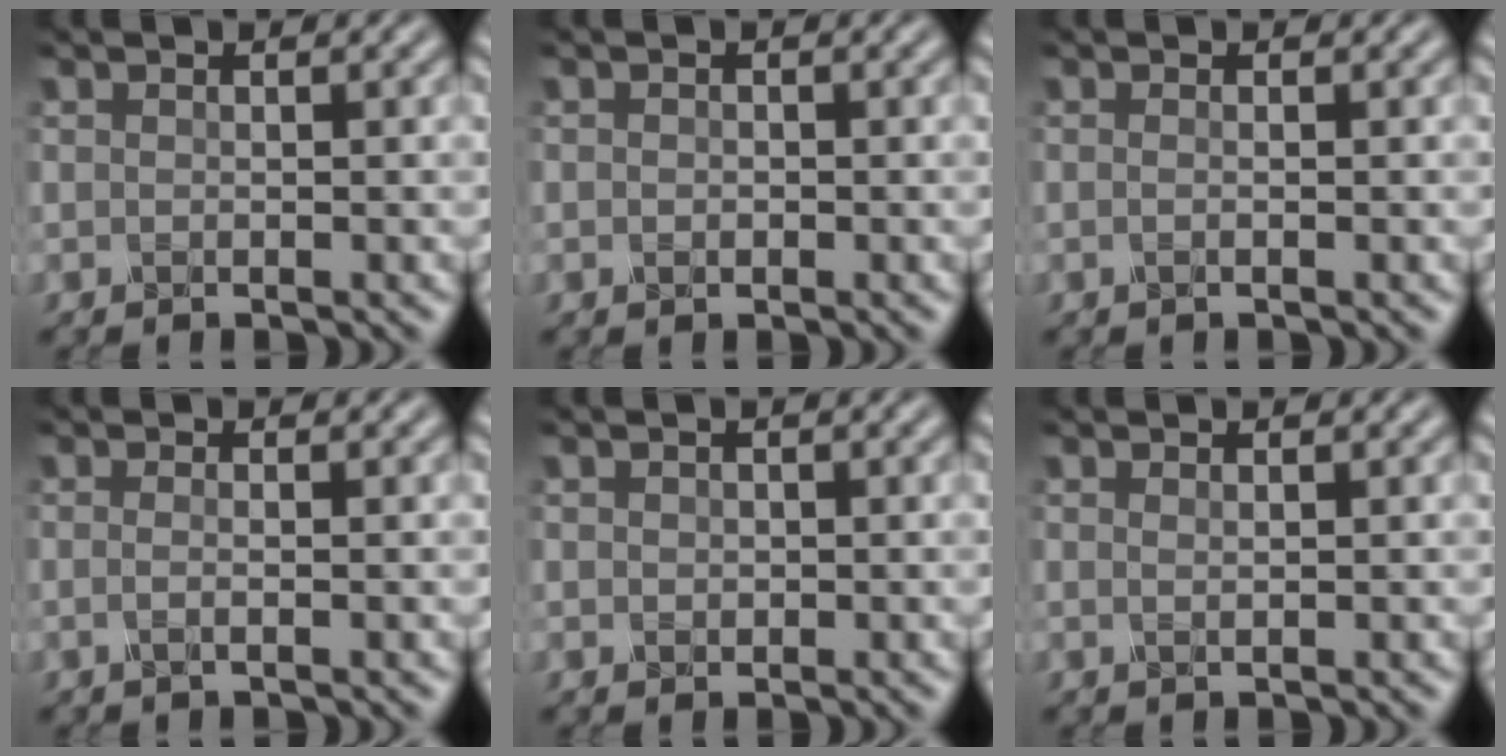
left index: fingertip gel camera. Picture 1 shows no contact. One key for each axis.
{"total": 0.6, "fx": -0.1, "fy": 0.5, "fz": 0.4, "tx": -0.005, "ty": -0.002, "tz": -0.002}
{"total": 0.7, "fx": -0.1, "fy": 0.2, "fz": 0.7, "tx": -0.012, "ty": -0.007, "tz": -0.006}
{"total": 1.2, "fx": -0.1, "fy": 0.5, "fz": 1.1, "tx": -0.016, "ty": -0.008, "tz": -0.010}
{"total": 0.6, "fx": 0.2, "fy": 0.6, "fz": 0.2, "tx": -0.003, "ty": -0.002, "tz": 0.003}
{"total": 0.6, "fx": 0.3, "fy": 0.2, "fz": 0.5, "tx": -0.007, "ty": 0.000, "tz": 0.005}